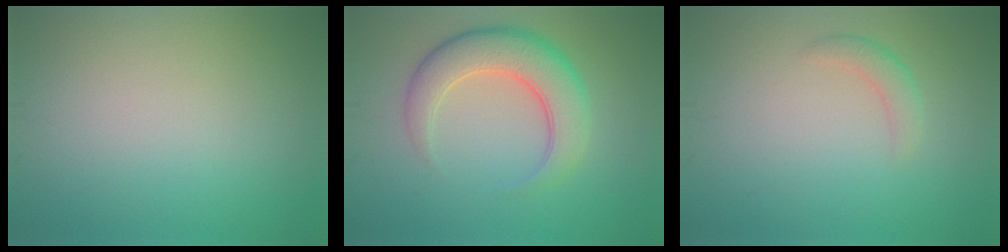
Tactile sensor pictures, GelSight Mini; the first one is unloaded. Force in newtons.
{"total": 5.8, "press": 5.8, "slide": 0.5}
{"total": 1.6, "press": 1.6, "slide": 0.0}